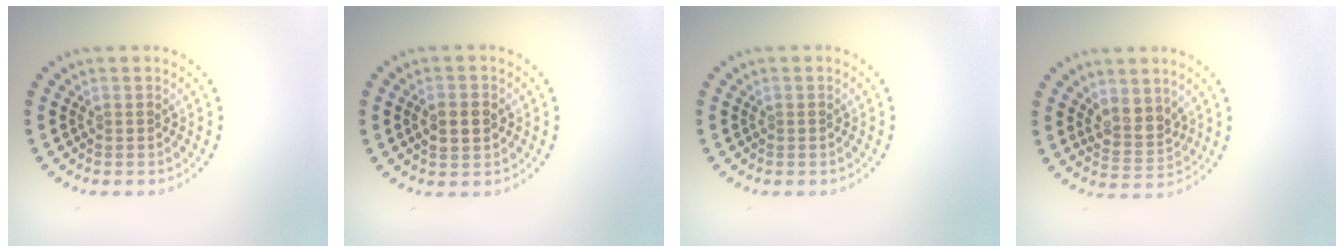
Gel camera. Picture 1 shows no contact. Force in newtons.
{"total": 2.5, "press": 2.5, "slide": 0.2}
{"total": 0.0}
{"total": 2.5, "press": 2.1, "slide": 1.4}